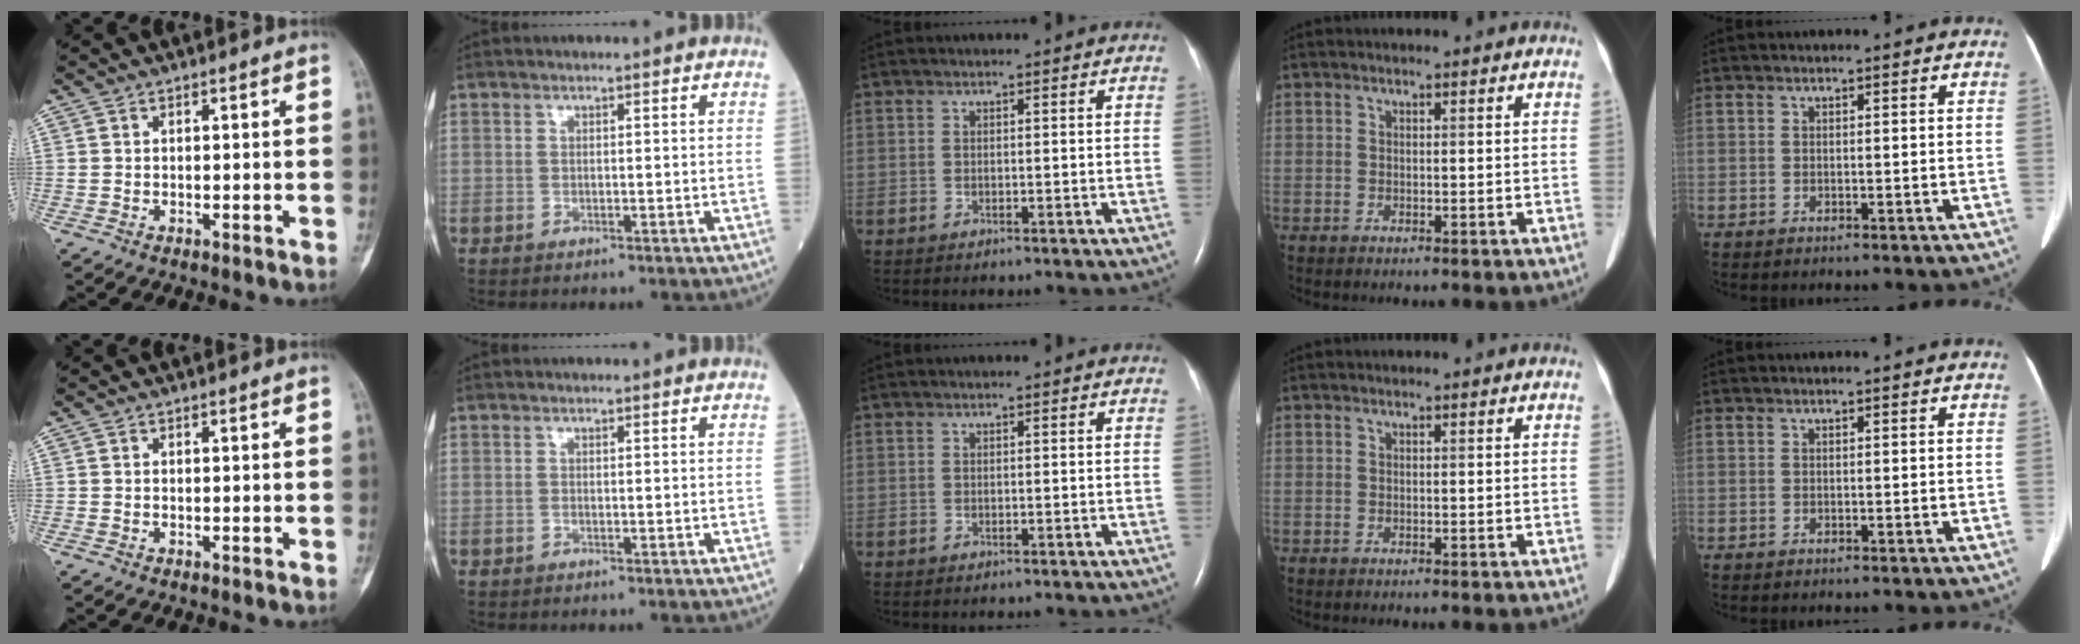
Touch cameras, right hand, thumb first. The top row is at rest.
{}